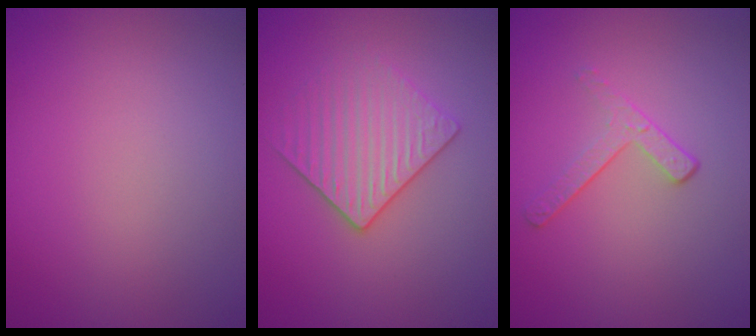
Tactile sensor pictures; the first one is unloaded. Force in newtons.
{"total": 3.2, "press": 3.0, "slide": 1.2}
{"total": 1.8, "press": 1.1, "slide": 1.4}